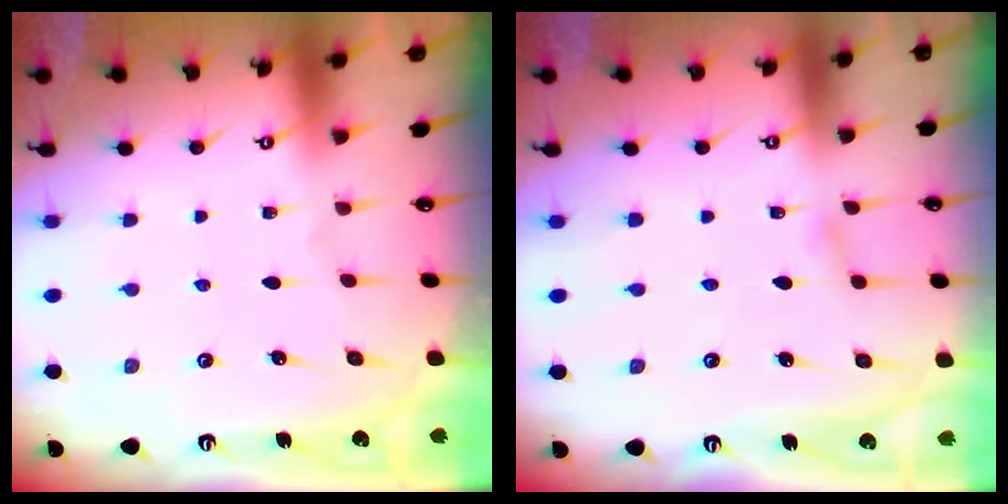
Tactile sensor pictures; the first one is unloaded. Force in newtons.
{"total": 2.8, "press": 2.8, "slide": 0.3}